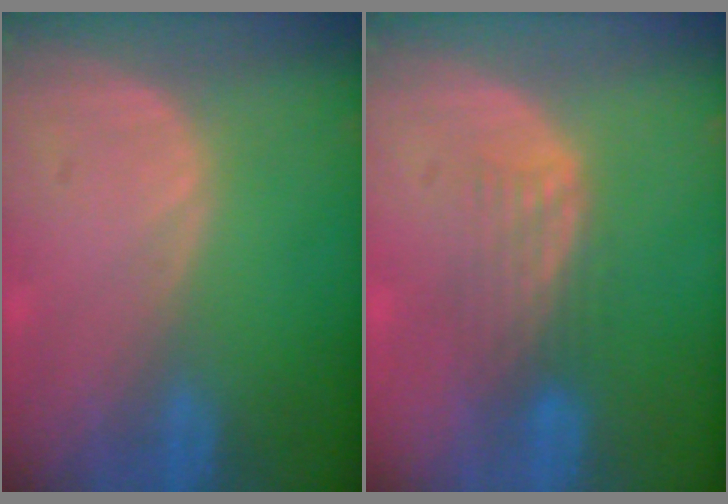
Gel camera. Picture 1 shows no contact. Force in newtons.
{"total": 4.4, "press": 3.7, "slide": 2.4}